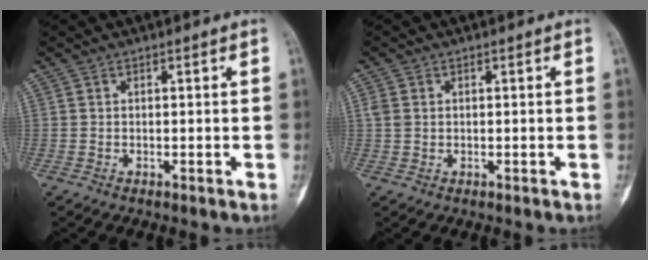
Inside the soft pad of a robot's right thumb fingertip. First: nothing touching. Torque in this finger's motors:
{"motor_torque": [-0.53, 0.33, -0.02, 0.12, 0.07]}